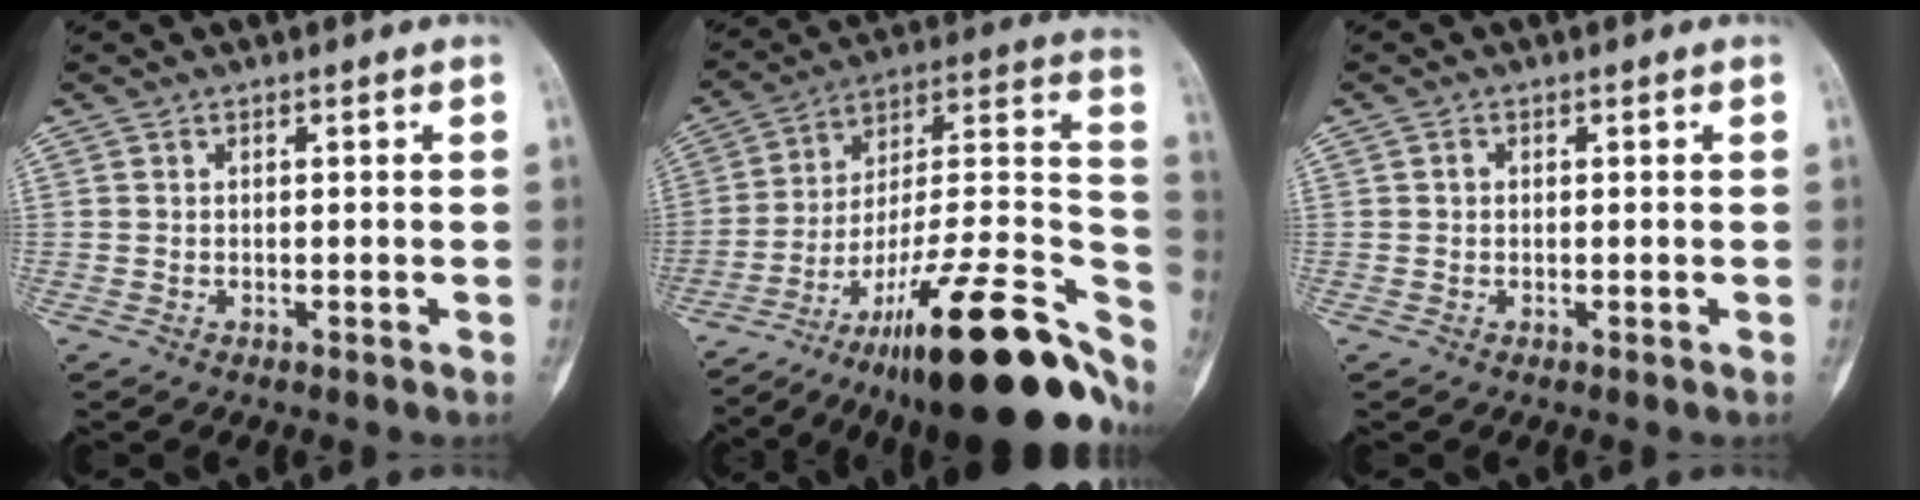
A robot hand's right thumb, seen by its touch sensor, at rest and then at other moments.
{"total": 33.1, "force": [-17.6, 9.9, 26.2], "torque": [-0.286, 0.081, -0.271]}
{"total": 0.6, "force": [0.0, 0.5, 0.3], "torque": [0.002, 0.002, -0.003]}